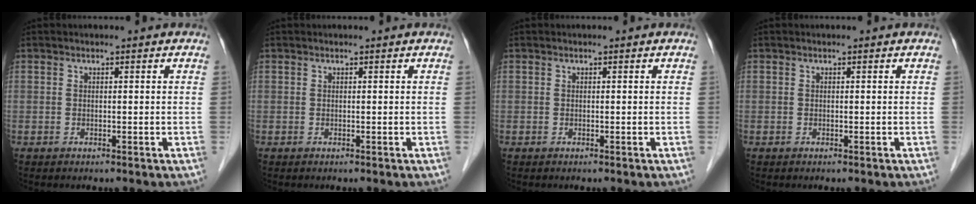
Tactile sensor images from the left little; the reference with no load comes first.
{"total": 0.0}
{"total": 0.0}
{"total": 0.0}